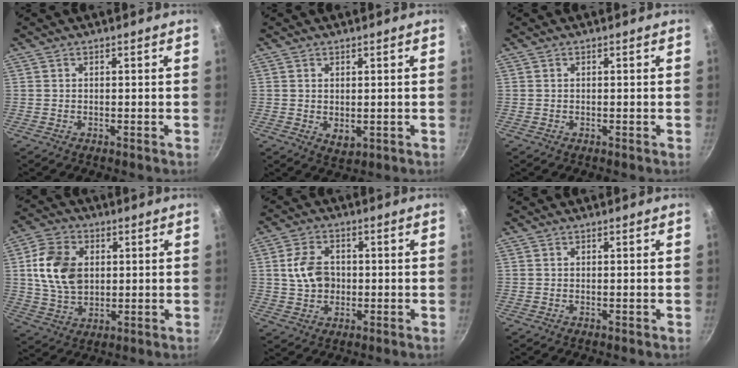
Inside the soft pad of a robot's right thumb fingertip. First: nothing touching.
{"total": 2.7, "force": [0.4, 1.7, 2.0], "torque": [-0.029, -0.011, 0.009]}
{"total": 0.0}
{"total": 12.6, "force": [2.1, 8.9, 8.7], "torque": [-0.144, 0.000, 0.040]}
{"total": 7.7, "force": [0.4, 5.8, 5.1], "torque": [-0.080, 0.010, 0.004]}
{"total": 0.0}